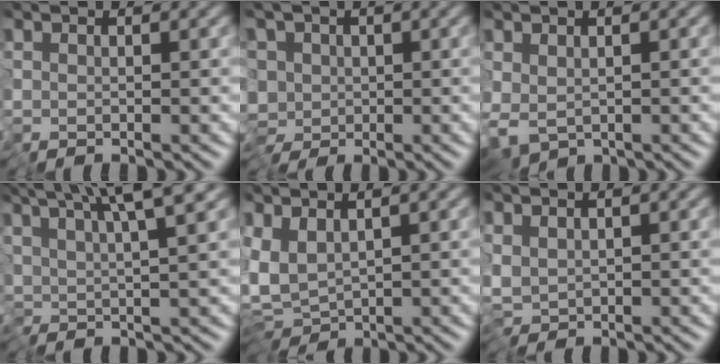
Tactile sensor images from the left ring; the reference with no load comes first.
{"total": 5.1, "force": [-1.5, 4.1, 2.6], "torque": [-0.048, -0.007, -0.041]}
{"total": 2.8, "force": [-0.1, 1.7, 2.3], "torque": [-0.042, -0.009, 0.004]}
{"total": 8.3, "force": [5.0, 2.1, 6.3], "torque": [-0.113, 0.015, 0.069]}
{"total": 5.1, "force": [-0.5, 3.0, 4.1], "torque": [-0.096, -0.007, -0.012]}
{"total": 2.3, "force": [0.1, 1.5, 1.8], "torque": [-0.046, -0.001, -0.001]}